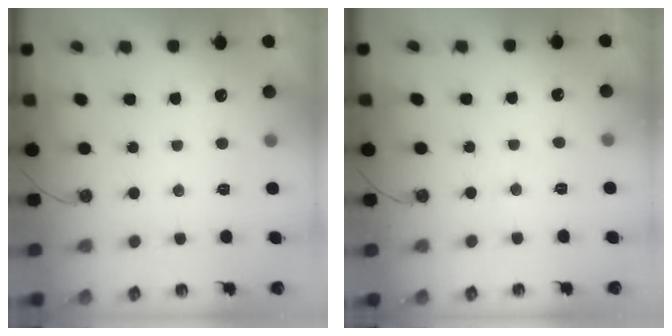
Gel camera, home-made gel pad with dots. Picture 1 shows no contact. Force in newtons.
{"total": 3.2, "press": 3.1, "slide": 0.5}